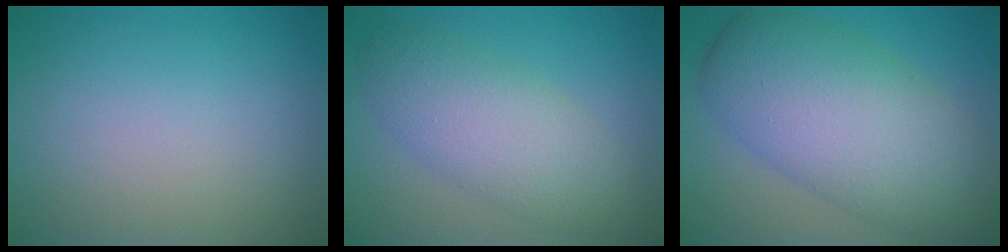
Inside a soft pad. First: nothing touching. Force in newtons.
{"total": 5.4, "press": 5.4, "slide": 0.1}
{"total": 10.1, "press": 10.1, "slide": 0.3}